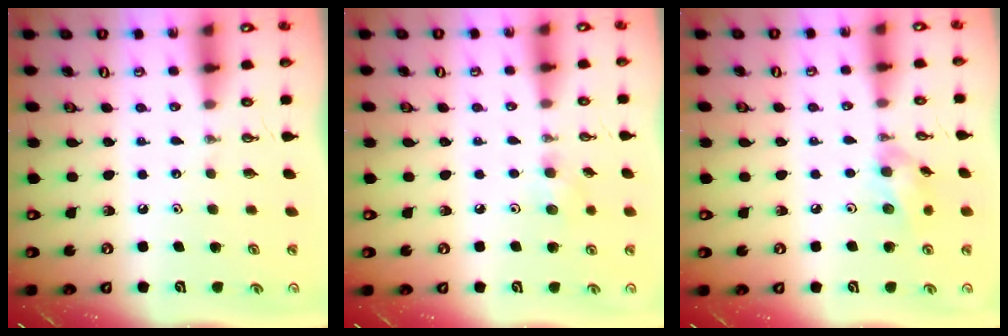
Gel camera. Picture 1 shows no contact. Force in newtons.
{"total": 5.5, "press": 5.3, "slide": 1.3}
{"total": 9.8, "press": 9.5, "slide": 2.3}